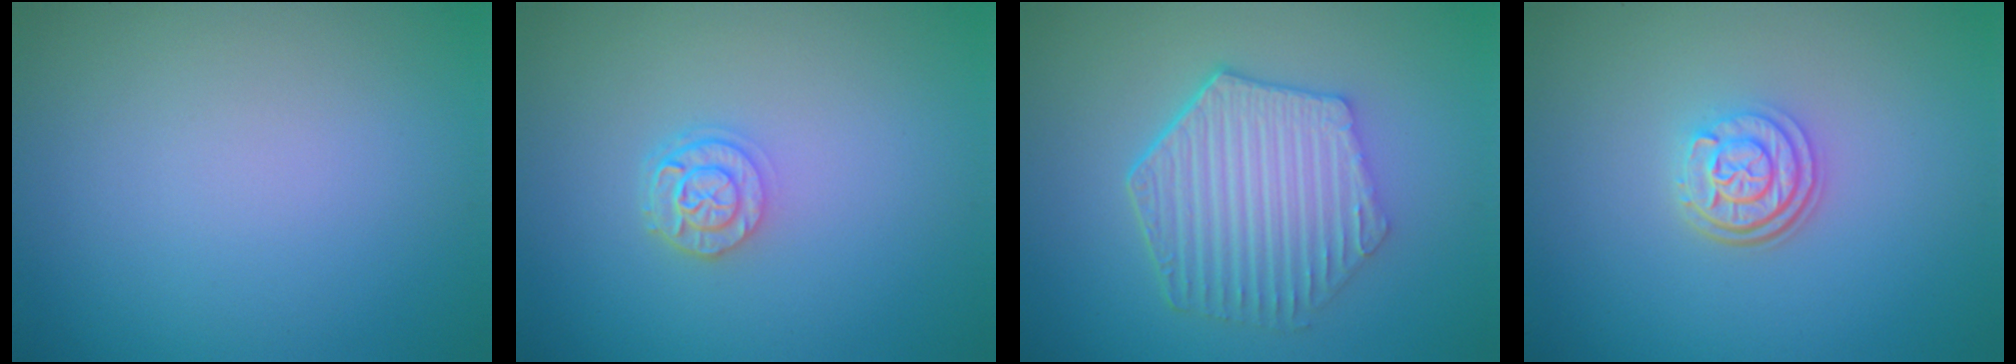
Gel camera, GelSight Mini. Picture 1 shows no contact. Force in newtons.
{"total": 2.3, "press": 1.9, "slide": 1.4}
{"total": 6.3, "press": 4.6, "slide": 4.3}
{"total": 3.2, "press": 2.5, "slide": 2.0}